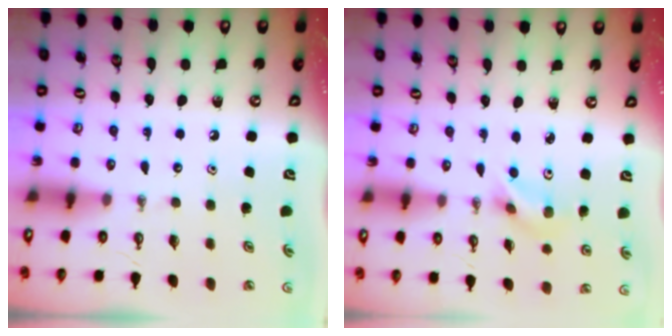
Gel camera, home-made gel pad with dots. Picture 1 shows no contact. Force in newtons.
{"total": 4.4, "press": 3.8, "slide": 2.2}